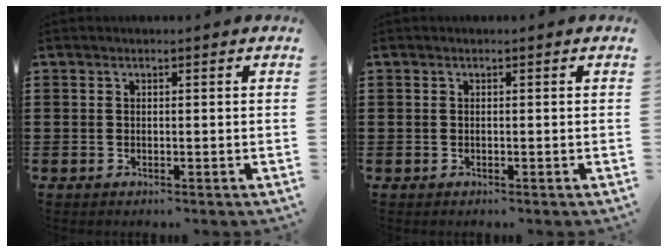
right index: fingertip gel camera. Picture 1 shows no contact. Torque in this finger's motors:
{"motor_torque": [0.76, 0.73, 0.02, 0.00]}